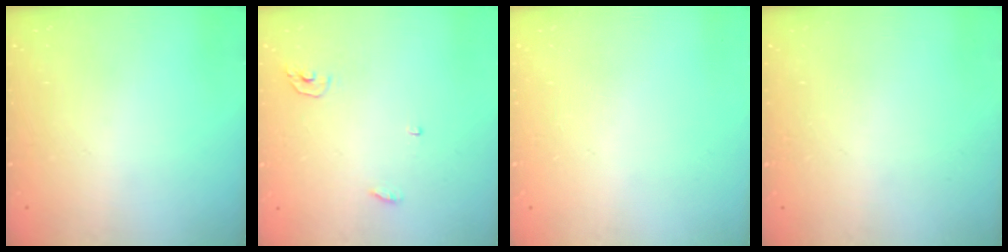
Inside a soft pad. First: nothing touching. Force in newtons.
{"total": 3.8, "press": 3.8, "slide": 0.5}
{"total": 0.0}
{"total": 0.0}